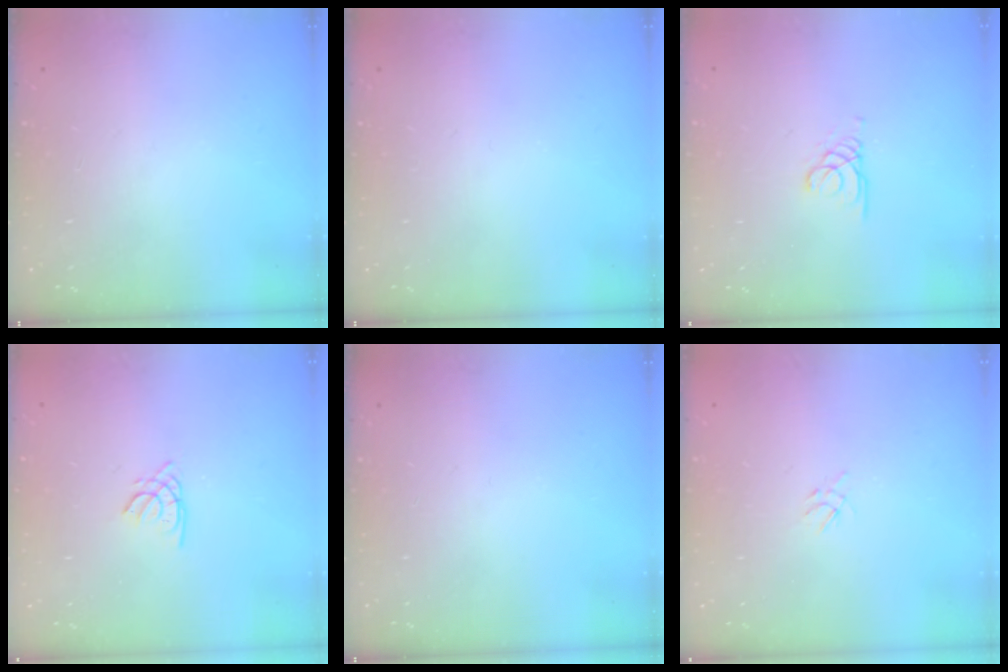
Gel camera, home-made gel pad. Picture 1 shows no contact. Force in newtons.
{"total": 0.0}
{"total": 1.7, "press": 1.7, "slide": 0.1}
{"total": 1.7, "press": 1.7, "slide": 0.4}
{"total": 0.0}
{"total": 2.2, "press": 2.2, "slide": 0.5}